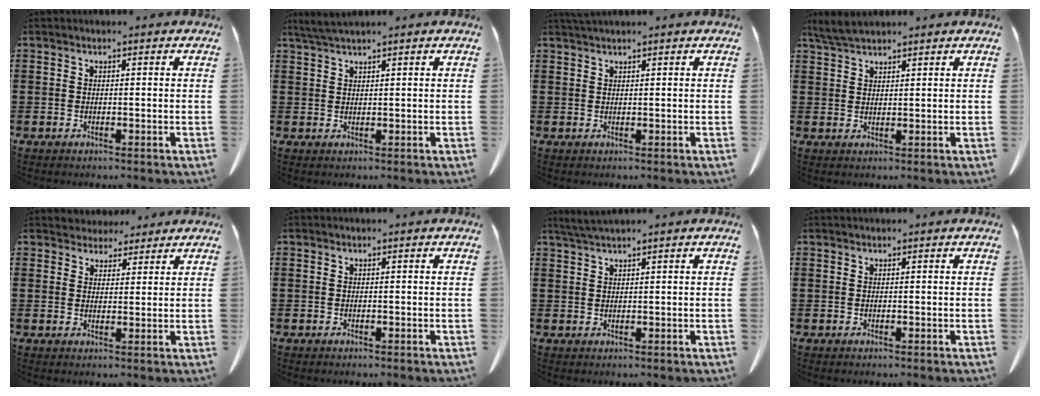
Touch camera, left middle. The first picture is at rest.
{"total": 2.5, "force": [2.1, -0.1, 1.4], "torque": [-0.031, 0.000, 0.040]}
{"total": 1.3, "force": [1.2, 0.0, 0.5], "torque": [-0.012, -0.002, 0.023]}
{"total": 3.7, "force": [3.2, 0.7, 1.7], "torque": [-0.043, -0.003, 0.061]}
{"total": 3.6, "force": [3.3, 1.4, 0.0], "torque": [-0.013, -0.003, 0.065]}
{"total": 0.0}
{"total": 2.3, "force": [2.0, -0.1, 1.2], "torque": [-0.028, 0.000, 0.038]}
{"total": 0.0}